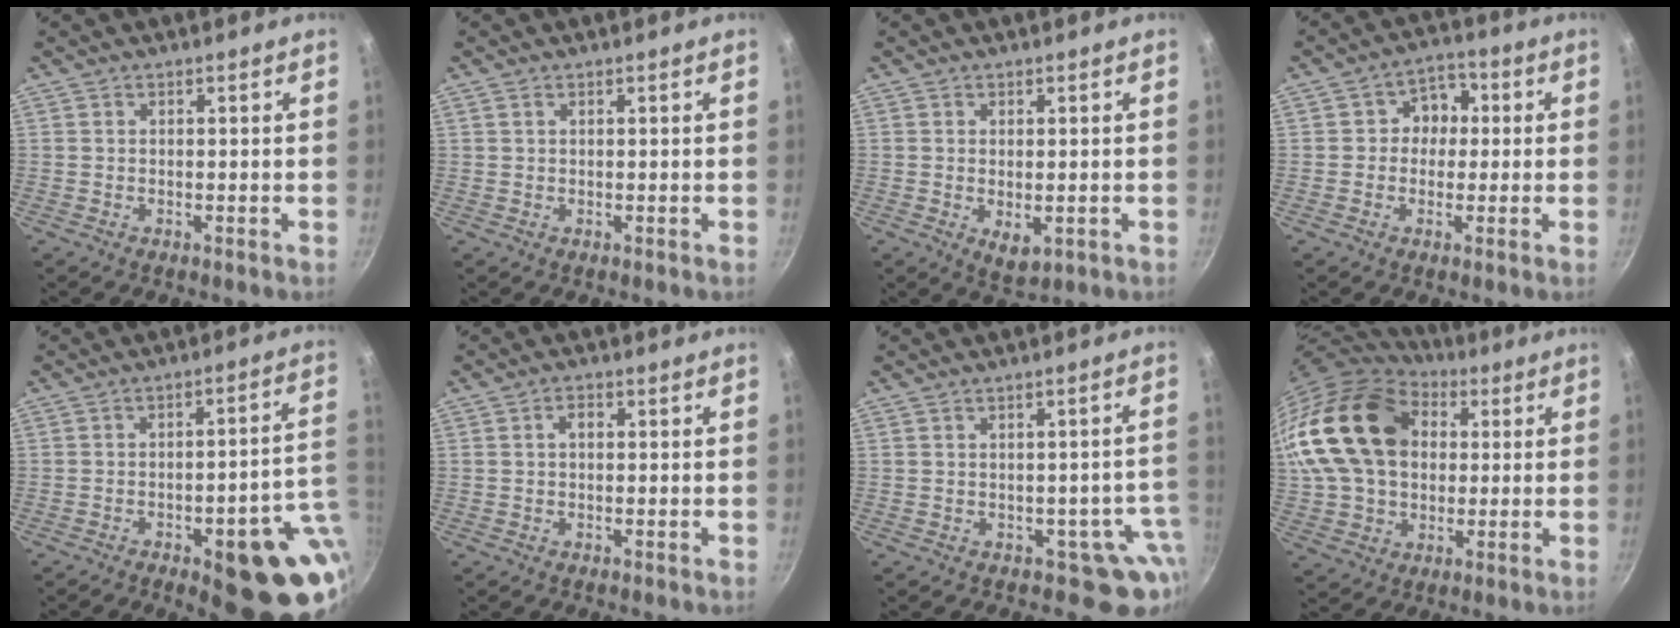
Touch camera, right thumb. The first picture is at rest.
{"total": 0.6, "force": [0.3, 0.4, 0.3], "torque": [-0.007, 0.001, 0.007]}
{"total": 4.2, "force": [-0.7, 2.3, 3.4], "torque": [-0.051, -0.013, -0.004]}
{"total": 6.5, "force": [0.3, 5.6, 3.2], "torque": [0.003, 0.014, -0.006]}
{"total": 18.5, "force": [-5.0, 6.3, 16.7], "torque": [-0.158, 0.020, -0.059]}
{"total": 2.1, "force": [0.3, 1.4, 1.6], "torque": [-0.022, 0.009, 0.003]}
{"total": 7.3, "force": [-2.2, 5.8, 3.7], "torque": [0.030, 0.035, -0.015]}
{"total": 23.7, "force": [5.0, 16.9, 16.0], "torque": [-0.278, 0.022, 0.090]}